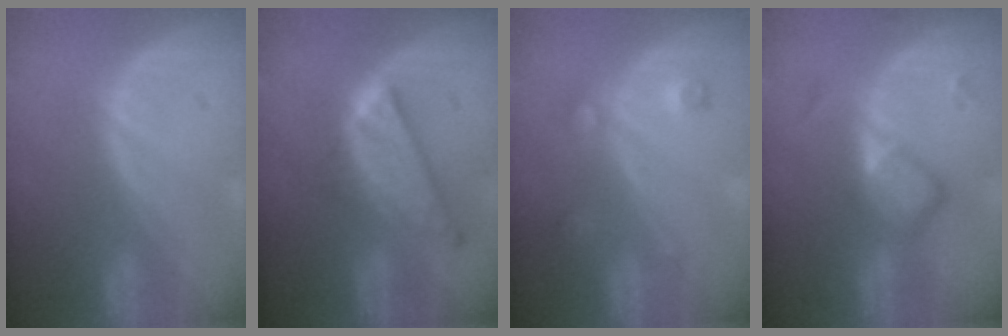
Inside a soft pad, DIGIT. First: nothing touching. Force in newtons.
{"total": 8.6, "press": 7.3, "slide": 4.5}
{"total": 3.5, "press": 3.1, "slide": 1.5}
{"total": 6.2, "press": 5.3, "slide": 3.2}